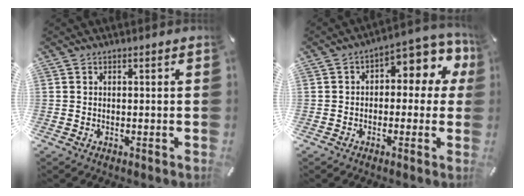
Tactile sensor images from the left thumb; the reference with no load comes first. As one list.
[{"total": 7.8, "force": [2.3, 4.6, 5.9], "torque": [-0.073, -0.017, 0.035]}]